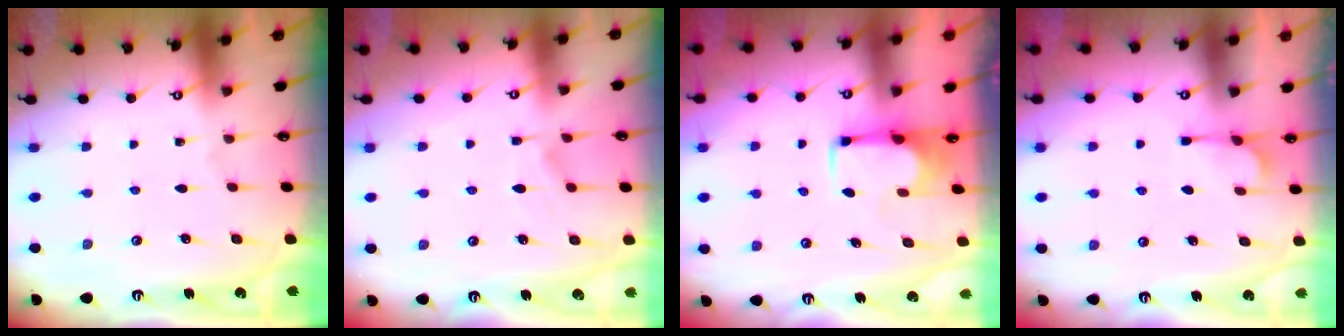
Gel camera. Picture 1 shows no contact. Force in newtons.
{"total": 1.6, "press": 1.3, "slide": 1.0}
{"total": 1.6, "press": 1.5, "slide": 0.6}
{"total": 5.9, "press": 5.7, "slide": 1.4}